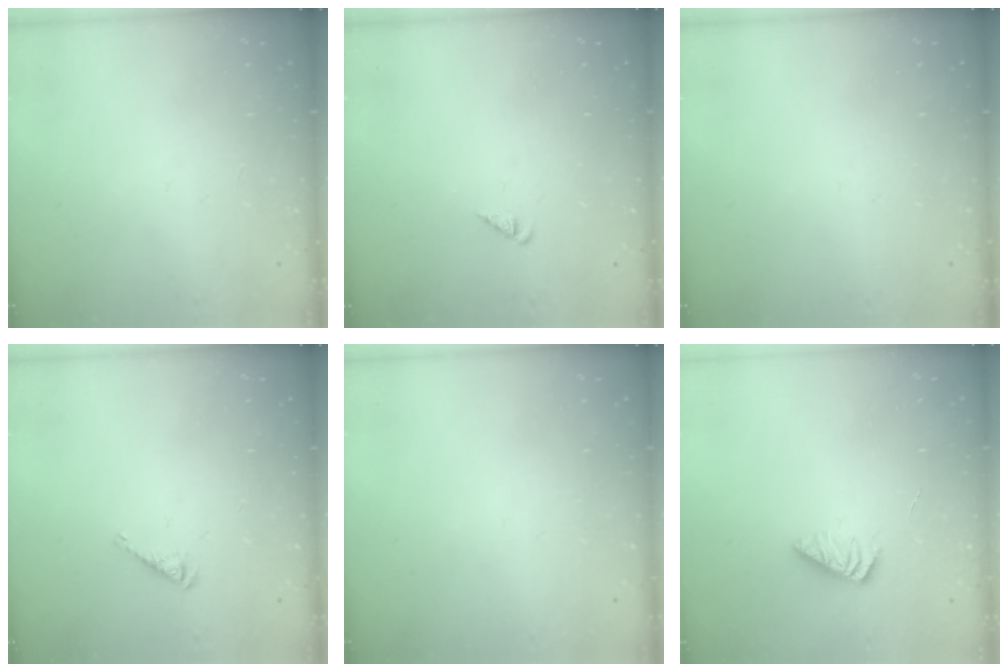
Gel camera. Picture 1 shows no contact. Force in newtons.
{"total": 1.3, "press": 1.3, "slide": 0.3}
{"total": 0.0}
{"total": 2.6, "press": 2.6, "slide": 0.1}
{"total": 0.0}
{"total": 2.8, "press": 2.8, "slide": 0.4}